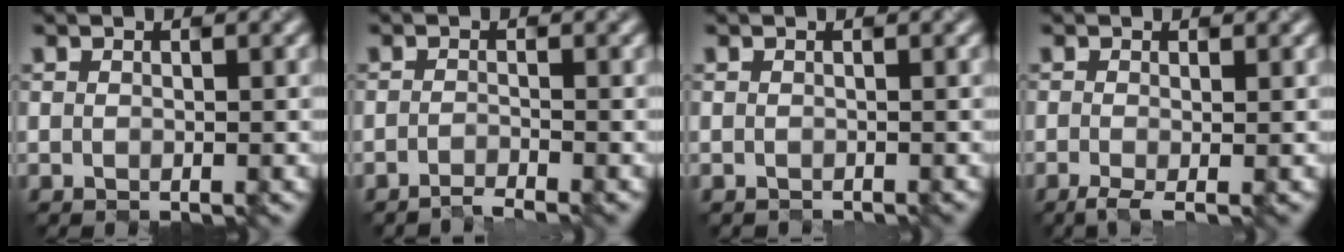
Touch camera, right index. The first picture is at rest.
{"total": 1.3, "force": [-1.2, -0.1, 0.2], "torque": [0.000, -0.007, -0.033]}
{"total": 0.0}
{"total": 1.5, "force": [-0.6, 0.3, 1.4], "torque": [-0.021, -0.005, -0.011]}